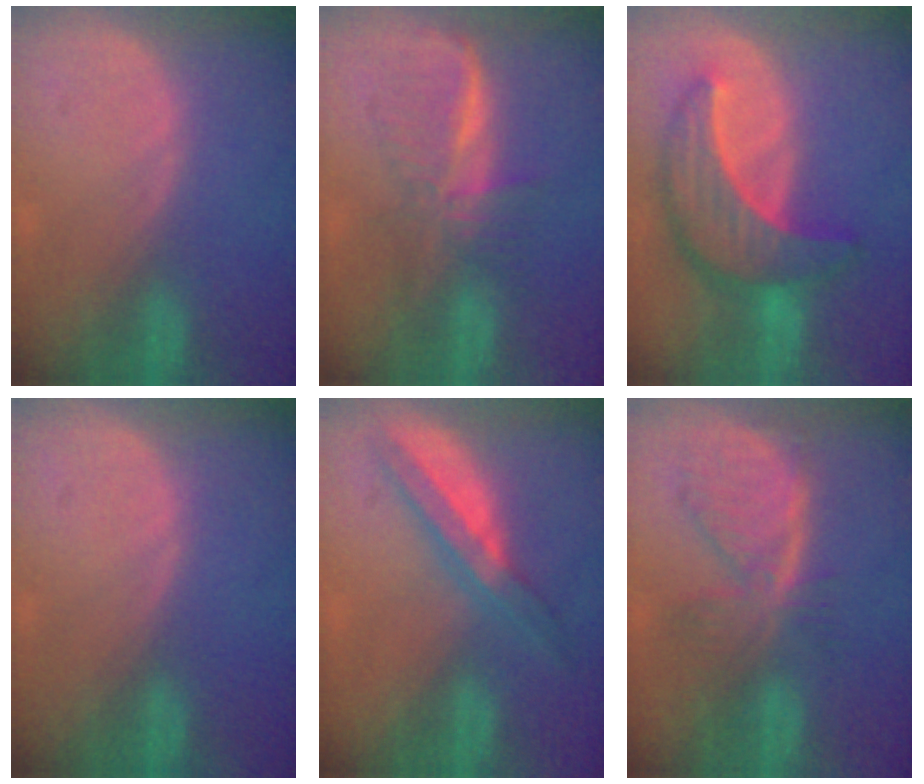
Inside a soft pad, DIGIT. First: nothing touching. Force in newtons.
{"total": 6.0, "press": 5.9, "slide": 0.7}
{"total": 9.9, "press": 9.8, "slide": 0.6}
{"total": 0.0}
{"total": 5.7, "press": 5.3, "slide": 2.1}
{"total": 7.9, "press": 6.9, "slide": 3.9}